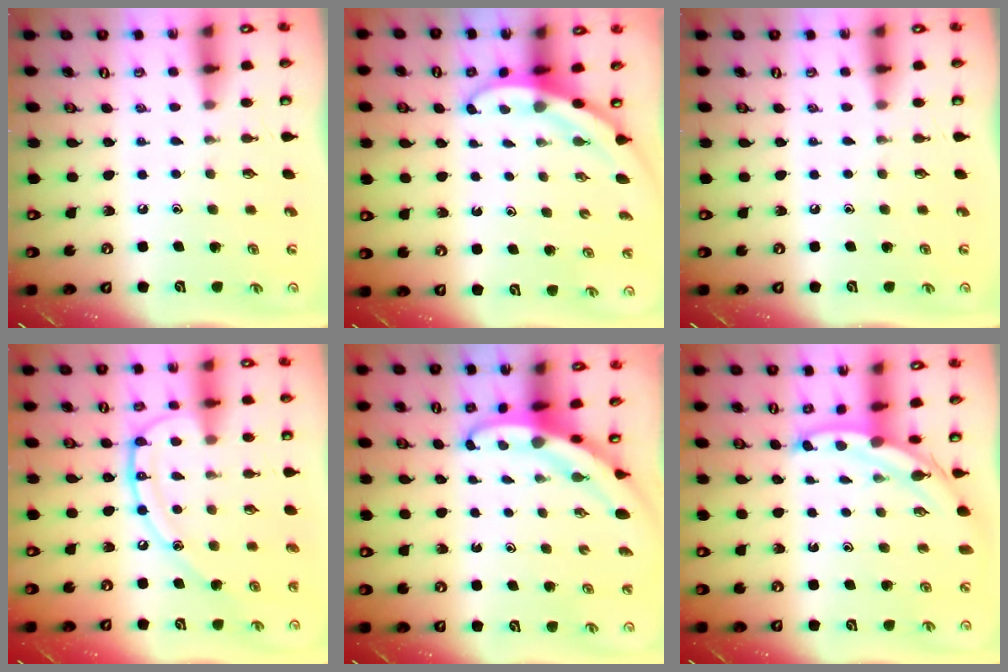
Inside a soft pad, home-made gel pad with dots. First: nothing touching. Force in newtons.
{"total": 3.3, "press": 3.3, "slide": 0.2}
{"total": 0.0}
{"total": 15.9, "press": 15.9, "slide": 1.3}
{"total": 5.4, "press": 5.4, "slide": 0.3}
{"total": 5.3, "press": 5.2, "slide": 0.5}